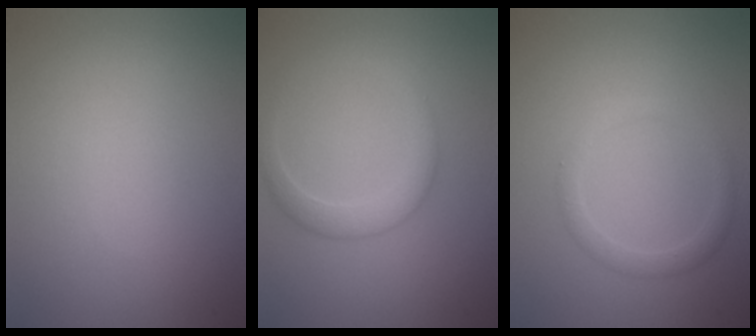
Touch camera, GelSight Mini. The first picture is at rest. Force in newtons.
{"total": 2.4, "press": 2.4, "slide": 0.2}
{"total": 1.7, "press": 1.7, "slide": 0.0}